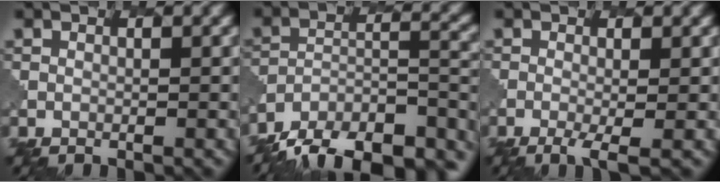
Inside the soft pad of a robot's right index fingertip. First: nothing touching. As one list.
[{"total": 14.8, "force": [-12.4, 5.8, 5.8], "torque": [-0.097, -0.005, -0.159]}, {"total": 2.5, "force": [-0.6, 0.7, 2.3], "torque": [-0.041, -0.004, -0.013]}]